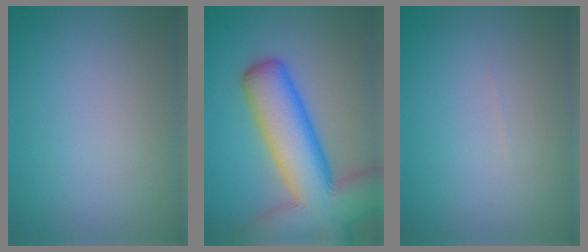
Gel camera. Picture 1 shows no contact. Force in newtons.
{"total": 13.4, "press": 13.4, "slide": 0.9}
{"total": 0.0}